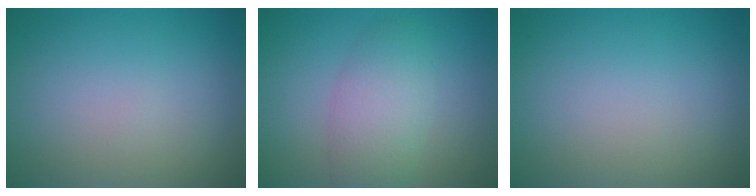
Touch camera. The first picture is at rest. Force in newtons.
{"total": 4.0, "press": 4.0, "slide": 0.2}
{"total": 0.0}